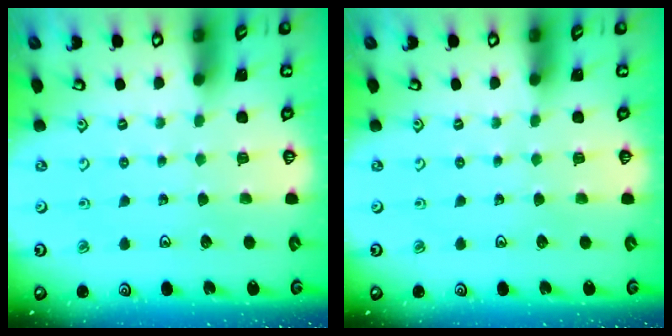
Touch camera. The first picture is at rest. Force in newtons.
{"total": 0.0}